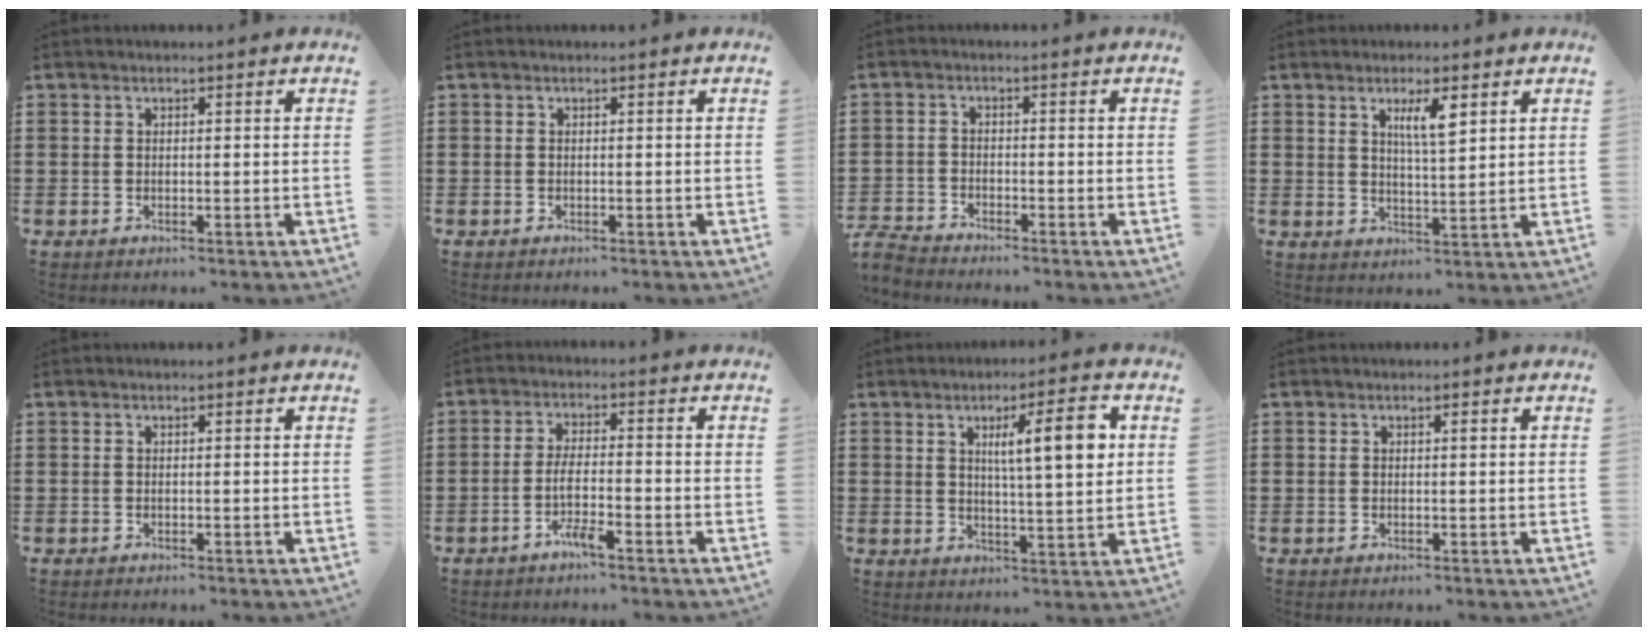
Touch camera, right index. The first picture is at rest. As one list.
[{"total": 0.0}, {"total": 2.6, "force": [-2.6, 0.3, 0.1], "torque": [-0.013, 0.001, -0.058]}, {"total": 4.3, "force": [2.2, 0.7, 3.6], "torque": [-0.068, 0.002, 0.035]}, {"total": 0.0}, {"total": 4.7, "force": [-2.5, 0.6, 3.9], "torque": [-0.081, -0.003, -0.050]}, {"total": 8.7, "force": [2.7, 1.4, 8.2], "torque": [-0.135, -0.004, 0.036]}, {"total": 0.5, "force": [0.2, 0.1, 0.5], "torque": [-0.011, 0.000, 0.005]}]